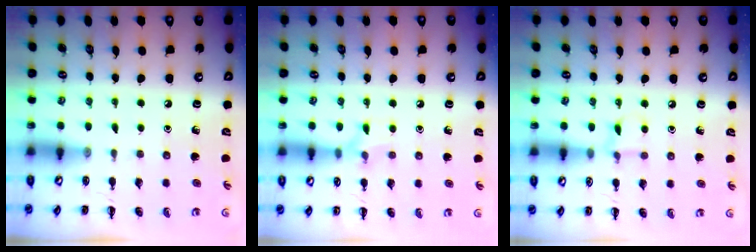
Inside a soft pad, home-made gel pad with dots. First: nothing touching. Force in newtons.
{"total": 6.4, "press": 6.2, "slide": 1.6}
{"total": 6.1, "press": 5.8, "slide": 1.9}